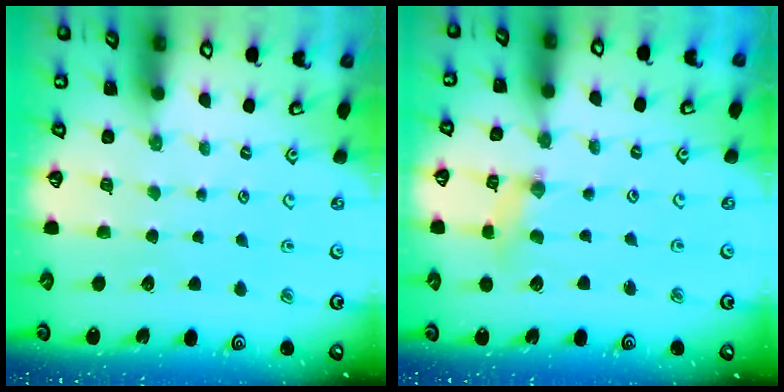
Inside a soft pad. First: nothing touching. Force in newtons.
{"total": 2.4, "press": 2.4, "slide": 0.3}